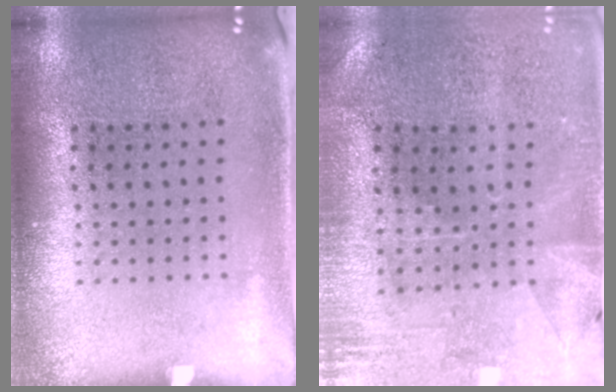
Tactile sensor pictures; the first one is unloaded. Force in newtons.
{"total": 0.5, "press": 0.3, "slide": 0.4}